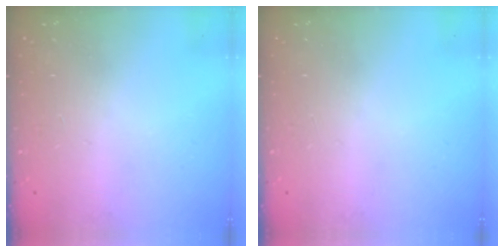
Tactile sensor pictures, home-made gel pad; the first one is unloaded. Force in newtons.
{"total": 0.0}